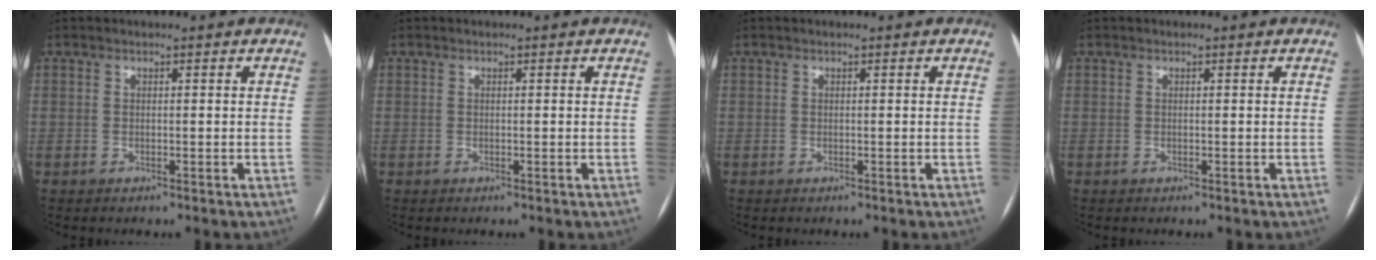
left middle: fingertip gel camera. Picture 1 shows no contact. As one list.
[{"total": 0.0}, {"total": 0.0}, {"total": 0.0}]